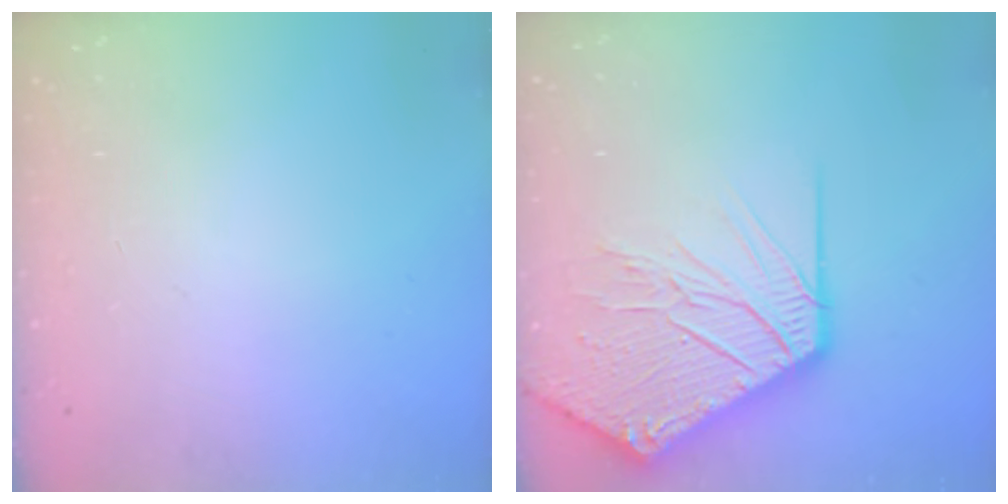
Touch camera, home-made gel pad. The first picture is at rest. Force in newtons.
{"total": 18.3, "press": 18.2, "slide": 2.4}